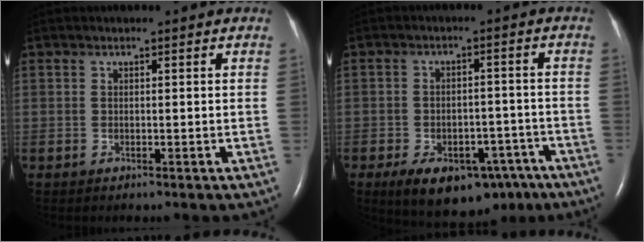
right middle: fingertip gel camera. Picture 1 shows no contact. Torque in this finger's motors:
{"motor_torque": [0.73, -0.81, 0.21, 0.06]}